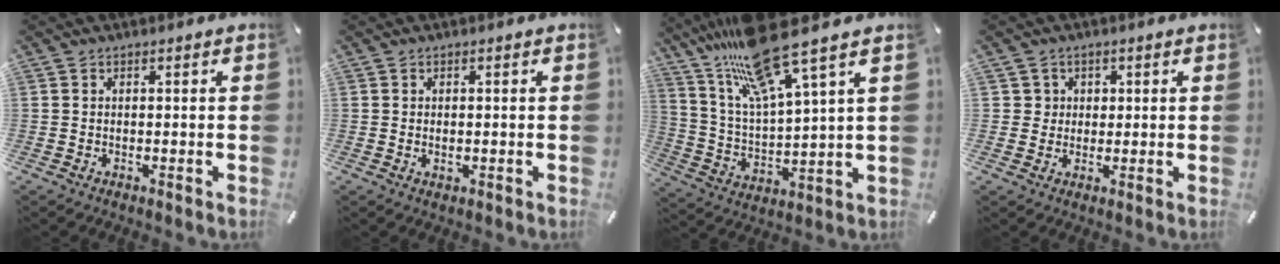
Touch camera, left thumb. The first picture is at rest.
{"total": 1.0, "force": [0.0, 0.6, 0.8], "torque": [-0.008, -0.001, -0.002]}
{"total": 19.1, "force": [13.9, 4.4, 12.3], "torque": [-0.254, -0.080, 0.235]}
{"total": 3.6, "force": [0.8, 3.5, 0.1], "torque": [0.003, 0.001, 0.010]}